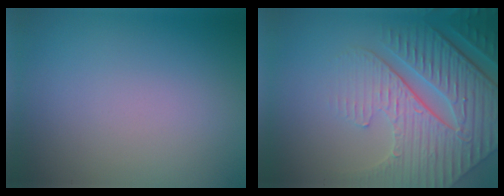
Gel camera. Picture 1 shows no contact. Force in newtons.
{"total": 8.0, "press": 6.2, "slide": 5.1}